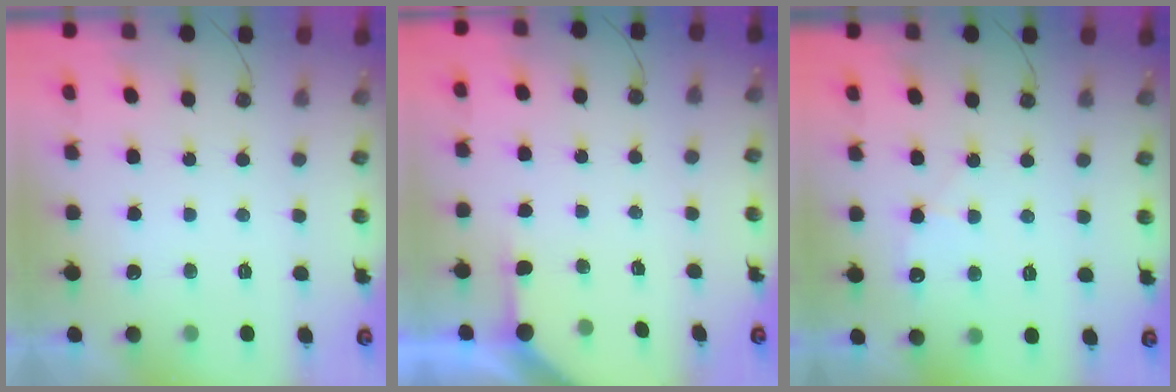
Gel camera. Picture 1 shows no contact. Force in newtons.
{"total": 2.6, "press": 2.6, "slide": 0.4}
{"total": 5.1, "press": 5.0, "slide": 0.6}